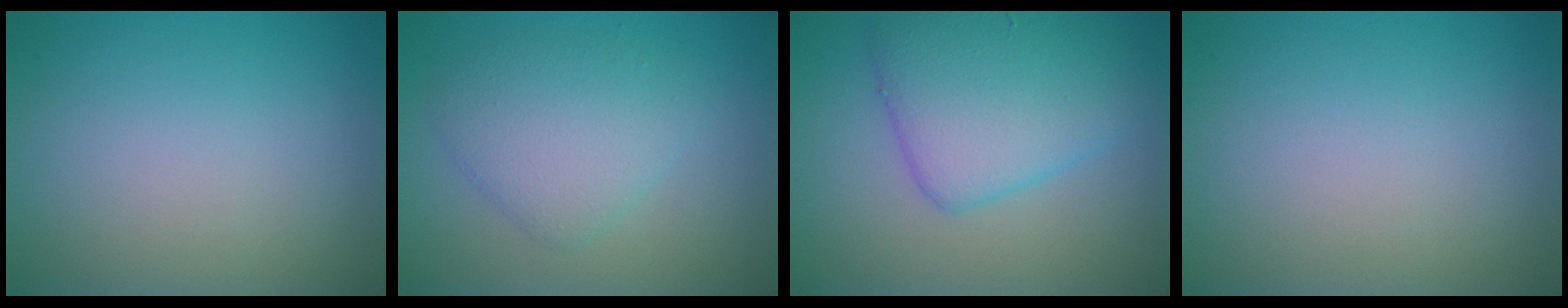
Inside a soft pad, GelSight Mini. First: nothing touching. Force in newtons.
{"total": 3.8, "press": 3.8, "slide": 0.3}
{"total": 5.9, "press": 5.9, "slide": 0.3}
{"total": 0.0}